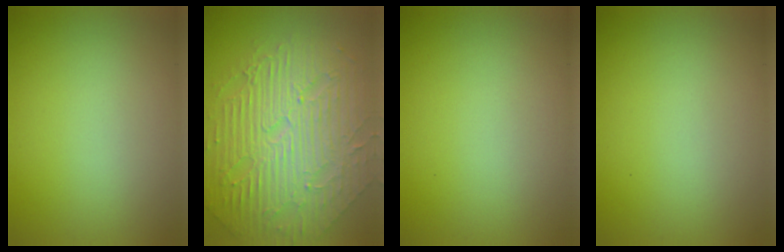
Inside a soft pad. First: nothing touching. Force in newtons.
{"total": 10.6, "press": 7.0, "slide": 7.9}
{"total": 0.0}
{"total": 0.0}